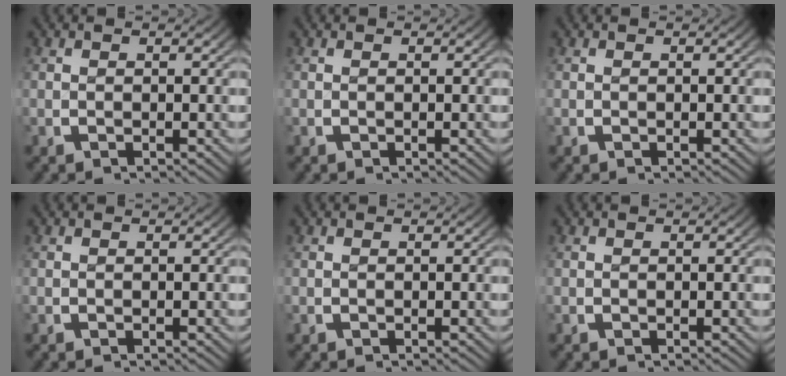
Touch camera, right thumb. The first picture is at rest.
{"total": 0.0}
{"total": 0.0}
{"total": 0.0}
{"total": 0.0}
{"total": 0.0}